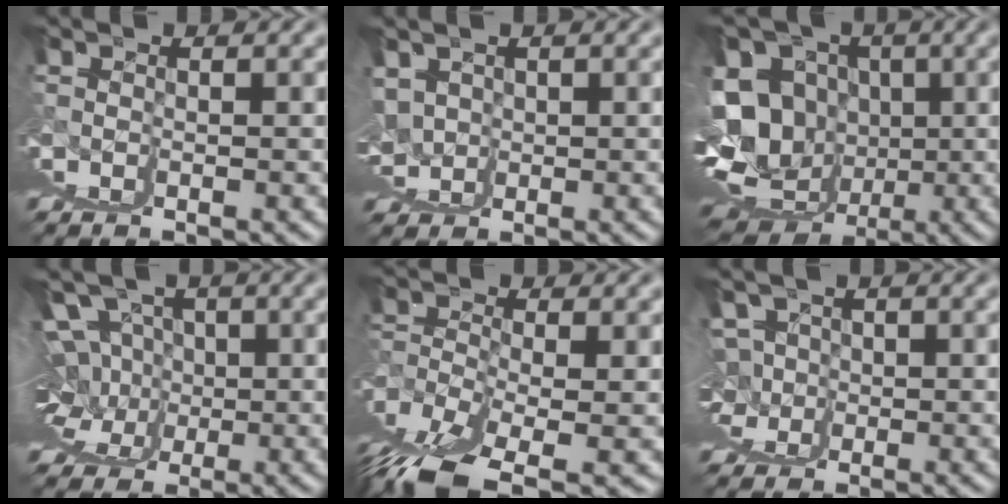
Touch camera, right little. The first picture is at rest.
{"total": 5.2, "force": [2.3, 3.9, 2.6], "torque": [-0.041, -0.023, 0.046]}
{"total": 12.0, "force": [3.0, 7.0, 9.3], "torque": [-0.109, -0.017, 0.054]}
{"total": 5.5, "force": [1.6, 3.4, 4.0], "torque": [-0.054, -0.029, 0.047]}
{"total": 4.4, "force": [2.3, -3.1, 1.9], "torque": [-0.019, 0.015, 0.051]}
{"total": 2.4, "force": [2.1, -0.3, 1.1], "torque": [-0.015, -0.013, 0.046]}